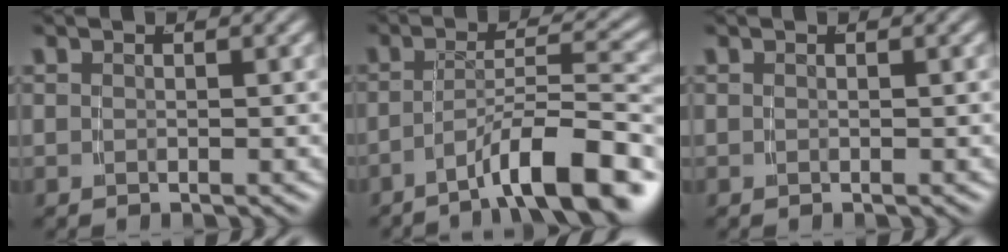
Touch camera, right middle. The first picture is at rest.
{"total": 7.2, "force": [-4.6, 0.8, 5.5], "torque": [-0.077, -0.001, -0.069]}
{"total": 0.0}